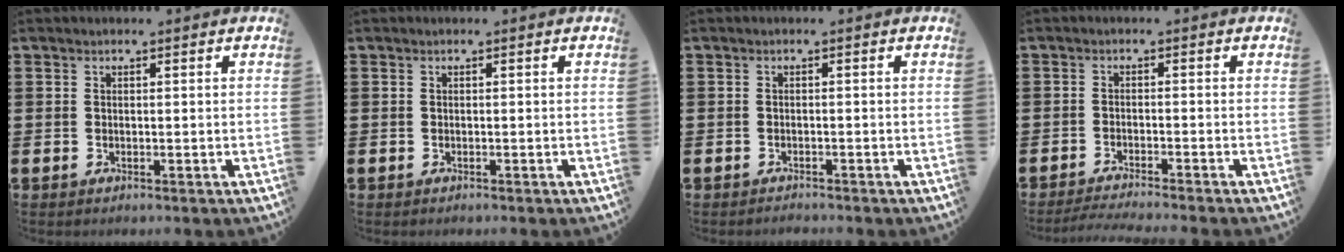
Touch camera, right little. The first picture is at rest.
{"total": 0.0}
{"total": 0.7, "force": [-0.7, 0.0, -0.1], "torque": [-0.002, -0.001, -0.016]}
{"total": 1.8, "force": [-1.7, -0.2, 0.7], "torque": [-0.009, 0.003, -0.034]}